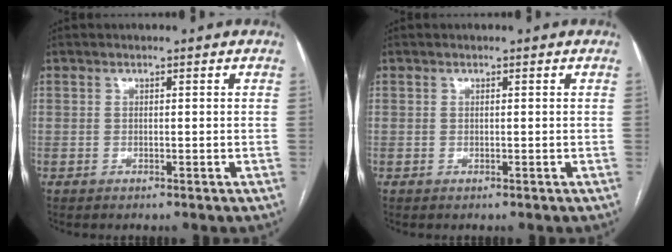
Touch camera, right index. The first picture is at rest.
{"total": 0.0}